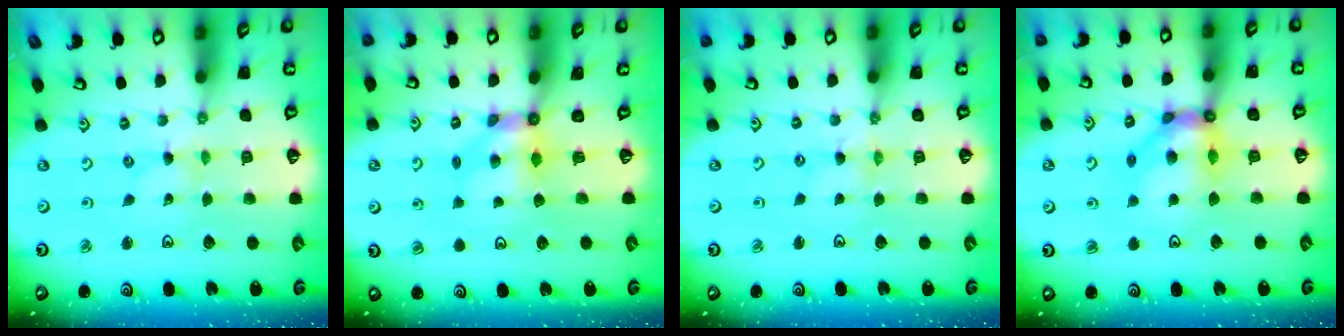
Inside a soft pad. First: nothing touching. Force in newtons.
{"total": 5.1, "press": 5.1, "slide": 0.2}
{"total": 0.6, "press": 0.6, "slide": 0.2}
{"total": 11.3, "press": 11.2, "slide": 1.5}